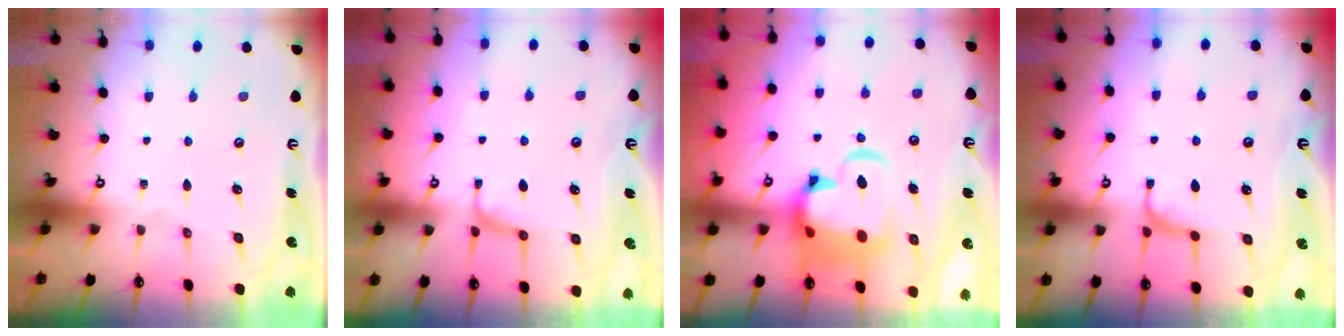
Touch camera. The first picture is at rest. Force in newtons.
{"total": 2.0, "press": 1.8, "slide": 0.9}
{"total": 10.1, "press": 9.7, "slide": 2.5}
{"total": 1.5, "press": 1.3, "slide": 0.6}